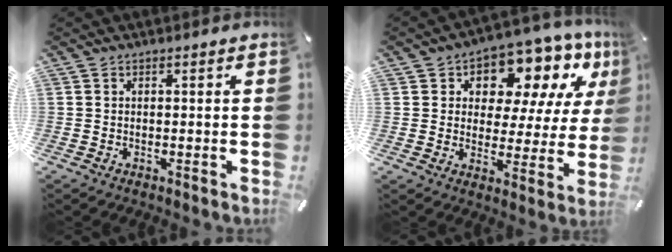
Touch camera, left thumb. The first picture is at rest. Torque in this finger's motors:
{"motor_torque": [0.66, 0.64, 0.36, -0.01, 0.10]}